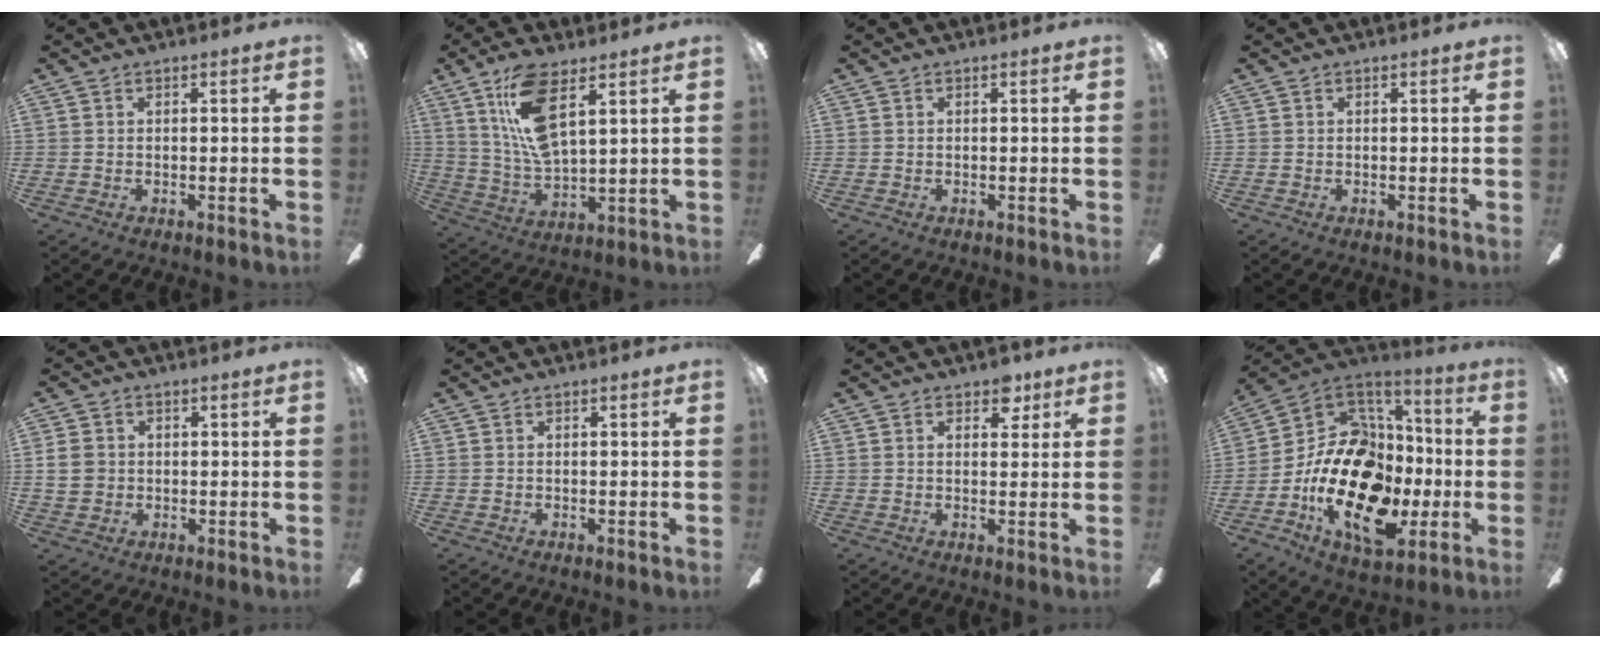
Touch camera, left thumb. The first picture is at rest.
{"total": 14.0, "force": [7.5, 5.2, 10.6], "torque": [-0.213, -0.023, 0.132]}
{"total": 0.0}
{"total": 0.0}
{"total": 5.1, "force": [0.1, 4.5, 2.4], "torque": [-0.040, 0.003, 0.000]}
{"total": 0.0}
{"total": 4.2, "force": [2.5, 2.5, 2.4], "torque": [-0.021, -0.004, 0.039]}
{"total": 25.7, "force": [-6.0, 16.3, 18.9], "torque": [-0.365, 0.029, -0.091]}